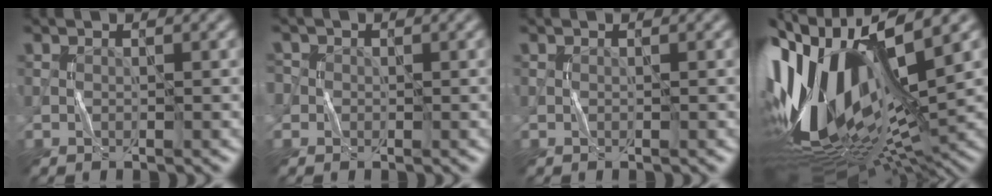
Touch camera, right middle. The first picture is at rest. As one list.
[{"total": 1.9, "force": [0.4, 1.8, 0.4], "torque": [0.002, 0.013, -0.015]}, {"total": 0.0}, {"total": 17.8, "force": [1.9, 8.1, 15.7], "torque": [-0.329, -0.003, 0.033]}]